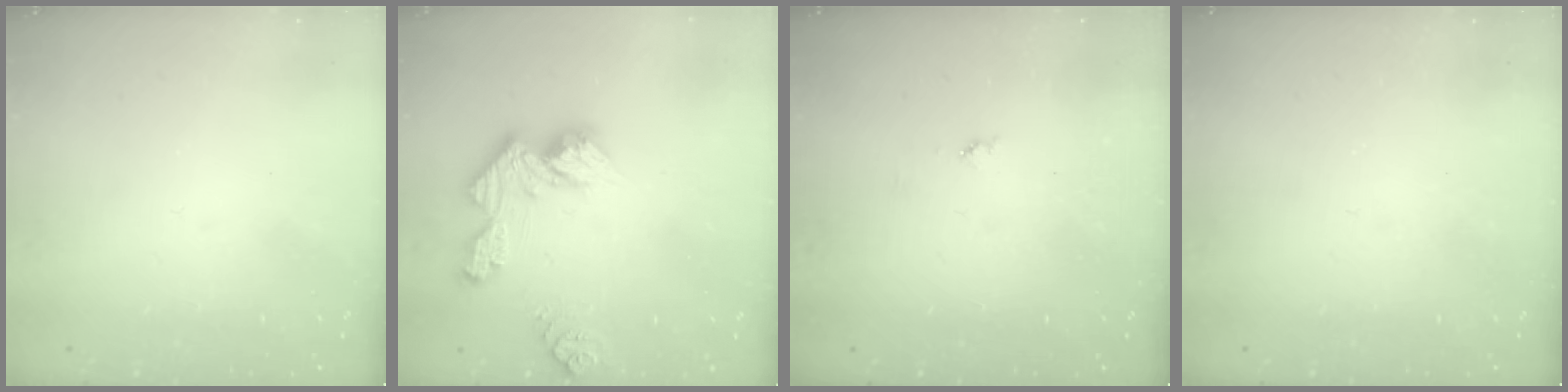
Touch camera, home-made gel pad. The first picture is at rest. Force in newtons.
{"total": 12.0, "press": 12.0, "slide": 1.0}
{"total": 3.9, "press": 3.9, "slide": 0.4}
{"total": 0.0}